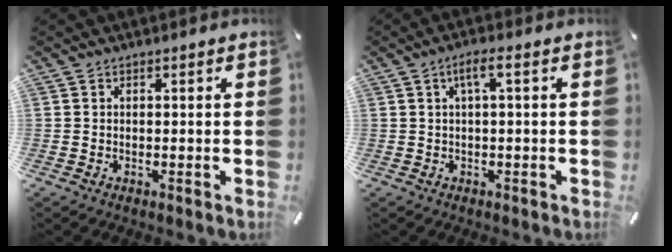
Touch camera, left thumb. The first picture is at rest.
{"total": 3.7, "force": [0.6, 0.5, 3.6], "torque": [-0.069, 0.004, 0.008]}